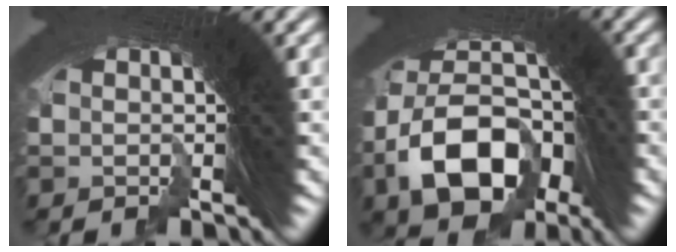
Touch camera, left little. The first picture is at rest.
{"total": 11.7, "force": [-3.0, 7.9, 8.1], "torque": [-0.129, -0.020, -0.050]}